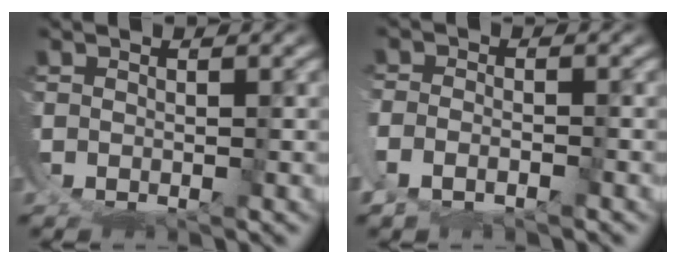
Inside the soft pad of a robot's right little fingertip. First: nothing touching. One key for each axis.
{"total": 2.2, "fx": -1.2, "fy": 0.9, "fz": 1.6, "tx": -0.036, "ty": -0.005, "tz": -0.020}